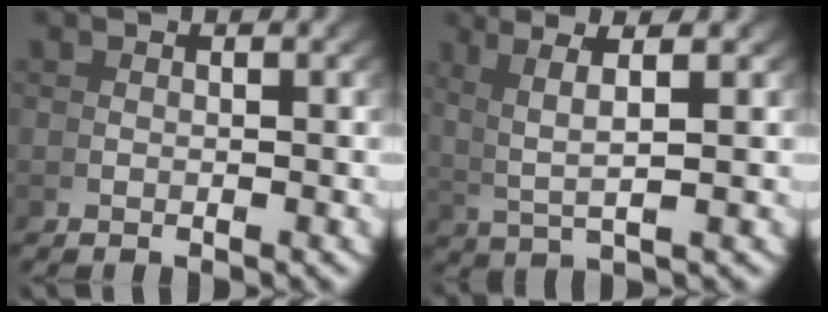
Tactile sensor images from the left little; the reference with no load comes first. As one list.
[{"total": 5.0, "force": [2.8, 0.7, 4.1], "torque": [-0.062, 0.012, 0.050]}]